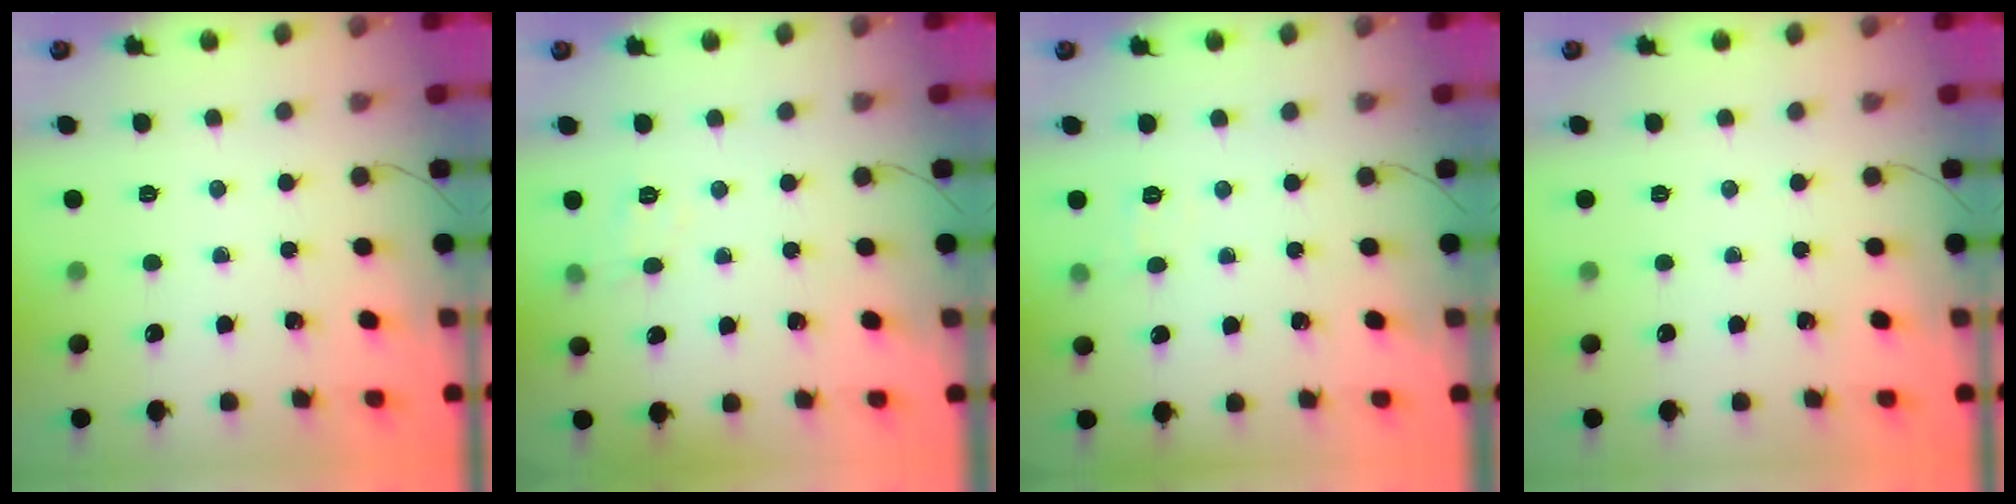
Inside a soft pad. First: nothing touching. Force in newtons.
{"total": 4.3, "press": 4.1, "slide": 1.2}
{"total": 6.1, "press": 6.0, "slide": 1.3}
{"total": 0.0}